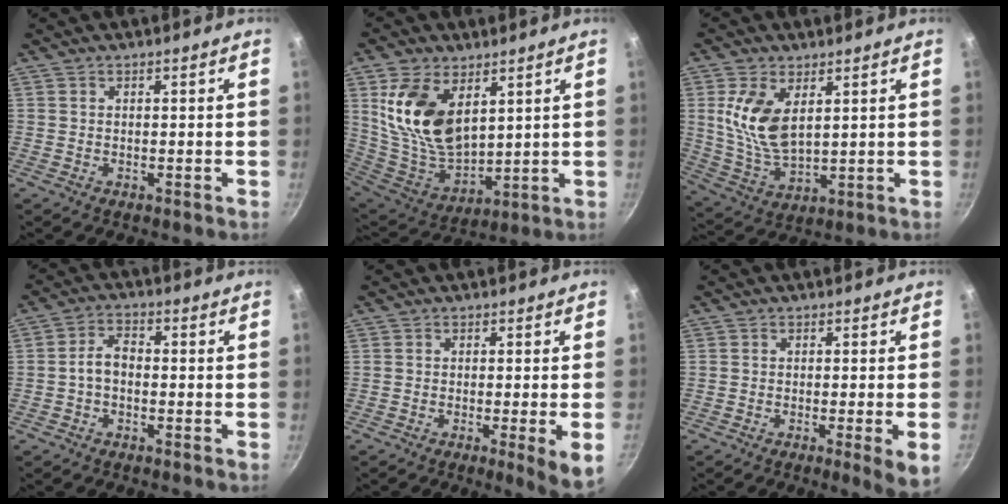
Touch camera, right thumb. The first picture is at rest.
{"total": 17.1, "force": [6.1, 10.1, 12.4], "torque": [-0.218, -0.048, 0.134]}
{"total": 11.5, "force": [3.3, 6.2, 9.1], "torque": [-0.176, -0.026, 0.074]}
{"total": 4.3, "force": [-1.1, 2.7, 3.2], "torque": [-0.054, 0.026, -0.028]}
{"total": 6.0, "force": [-1.7, 0.4, 5.7], "torque": [-0.084, -0.003, -0.023]}
{"total": 5.3, "force": [-1.7, 0.3, 5.0], "torque": [-0.074, 0.000, -0.024]}